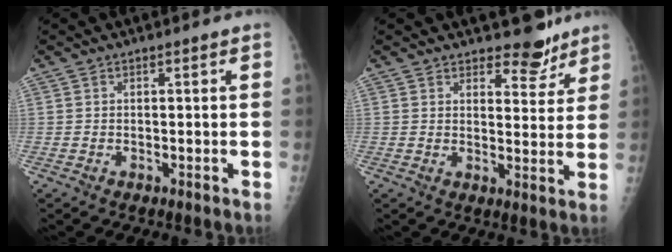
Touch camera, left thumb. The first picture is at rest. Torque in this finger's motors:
{"motor_torque": [-0.23, -0.17, -0.32, -0.09, 0.04]}